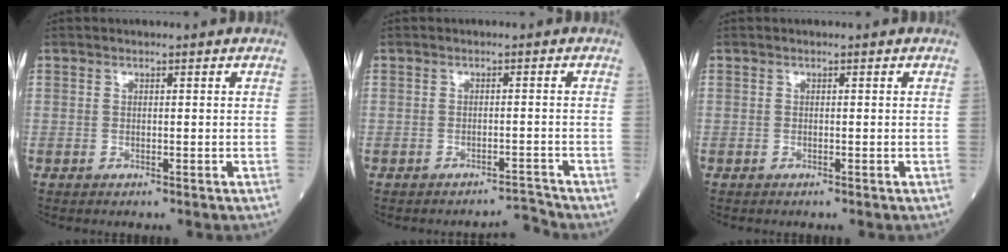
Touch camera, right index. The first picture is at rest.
{"total": 2.0, "force": [-1.9, -0.4, -0.5], "torque": [0.014, -0.002, -0.024]}
{"total": 0.0}